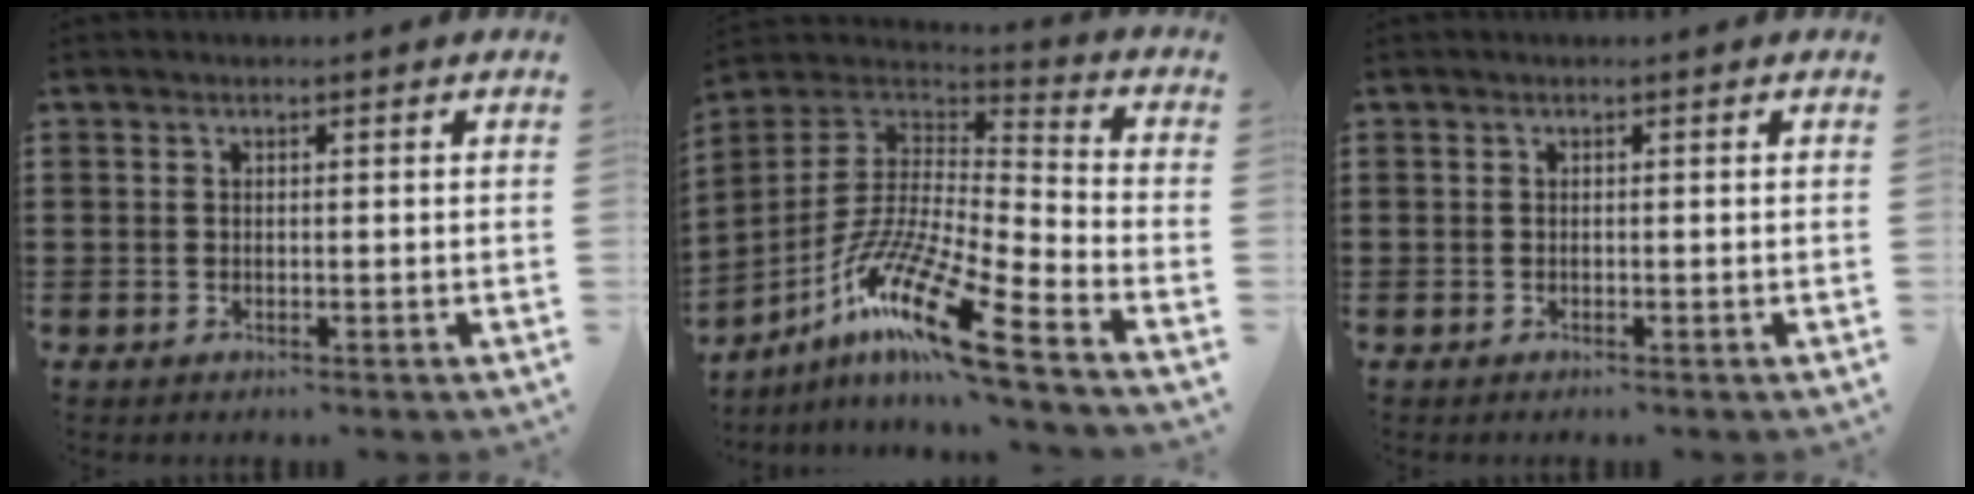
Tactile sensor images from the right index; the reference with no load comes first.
{"total": 14.1, "force": [-9.5, 1.0, 10.5], "torque": [-0.209, -0.003, -0.183]}
{"total": 0.0}